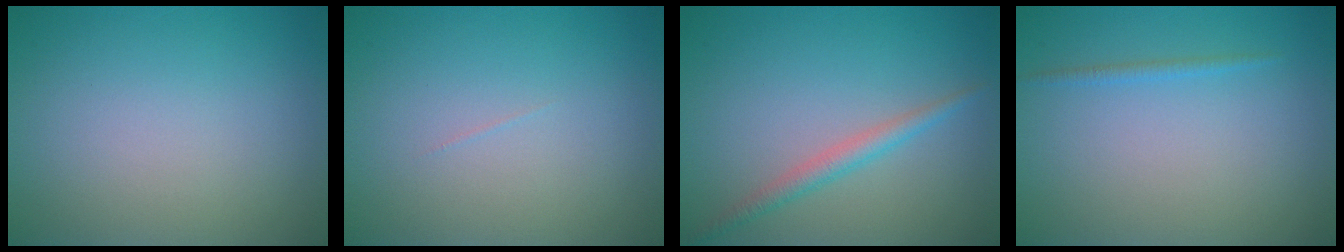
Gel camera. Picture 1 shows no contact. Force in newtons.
{"total": 0.0}
{"total": 2.0, "press": 2.0, "slide": 0.1}
{"total": 0.8, "press": 0.8, "slide": 0.1}